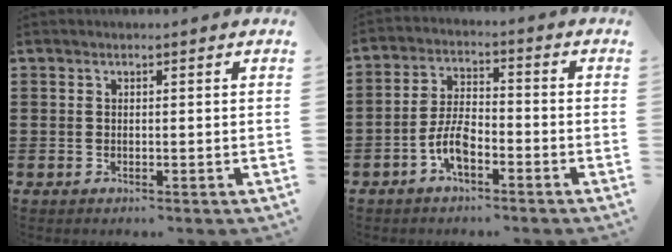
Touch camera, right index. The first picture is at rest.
{"total": 6.1, "force": [-3.1, 2.7, 4.5], "torque": [-0.109, 0.002, -0.066]}